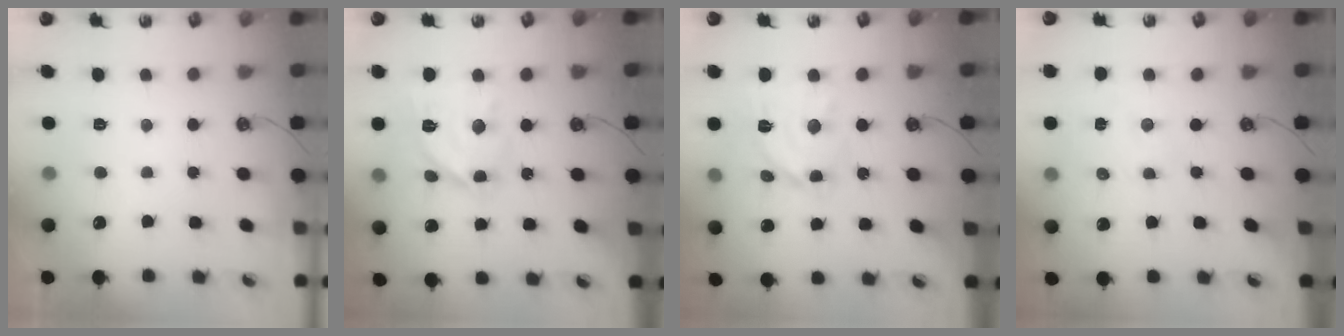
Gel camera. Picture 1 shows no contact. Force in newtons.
{"total": 13.5, "press": 13.5, "slide": 1.2}
{"total": 12.7, "press": 12.7, "slide": 0.7}
{"total": 1.4, "press": 1.4, "slide": 0.2}